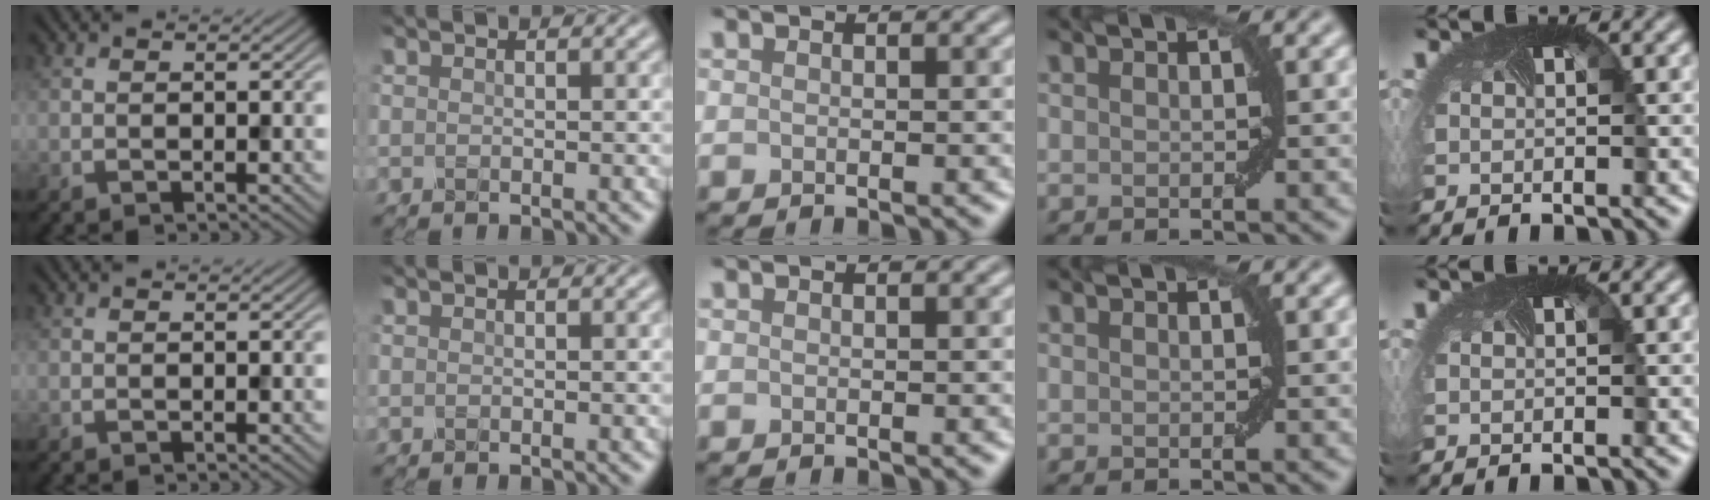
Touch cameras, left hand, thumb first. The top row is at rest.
{}